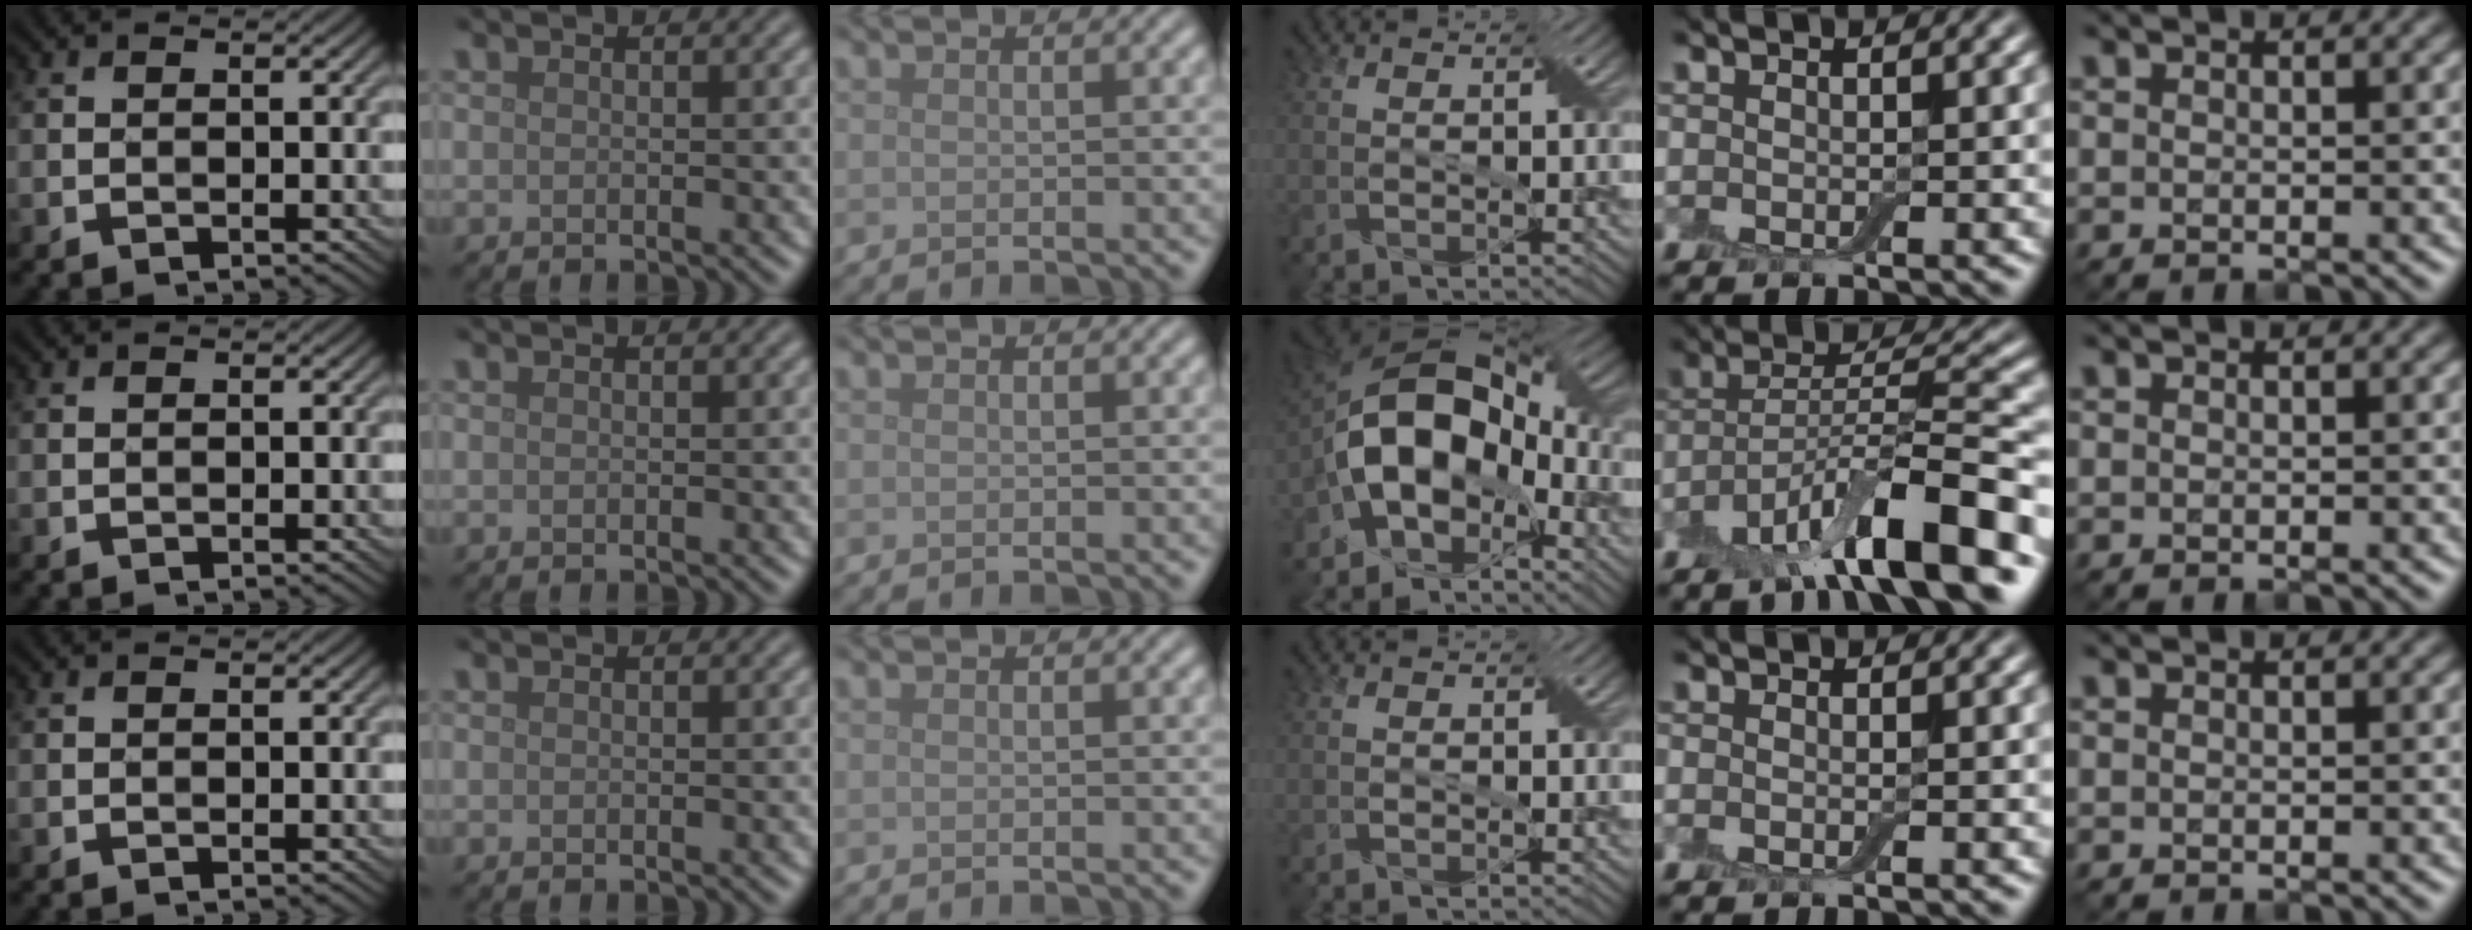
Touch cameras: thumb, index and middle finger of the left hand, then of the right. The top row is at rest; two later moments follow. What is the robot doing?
{"motion": "fold", "object": "bandage"}